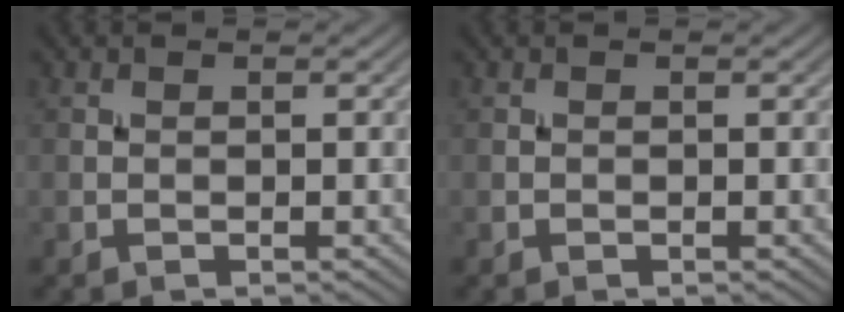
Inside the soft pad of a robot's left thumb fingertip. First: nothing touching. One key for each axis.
{"total": 0.0}